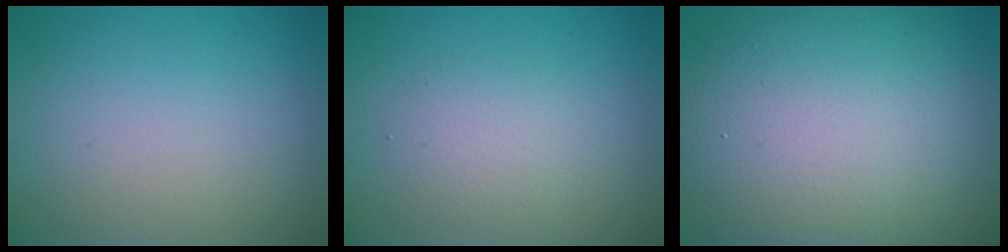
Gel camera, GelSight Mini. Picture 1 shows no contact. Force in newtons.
{"total": 2.5, "press": 2.5, "slide": 0.1}
{"total": 15.9, "press": 15.9, "slide": 0.8}